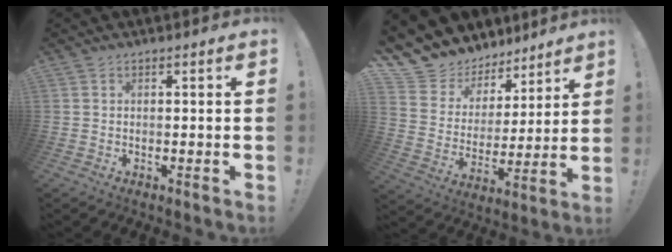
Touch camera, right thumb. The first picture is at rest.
{"total": 10.7, "force": [8.0, 6.9, 1.5], "torque": [-0.047, -0.072, 0.157]}